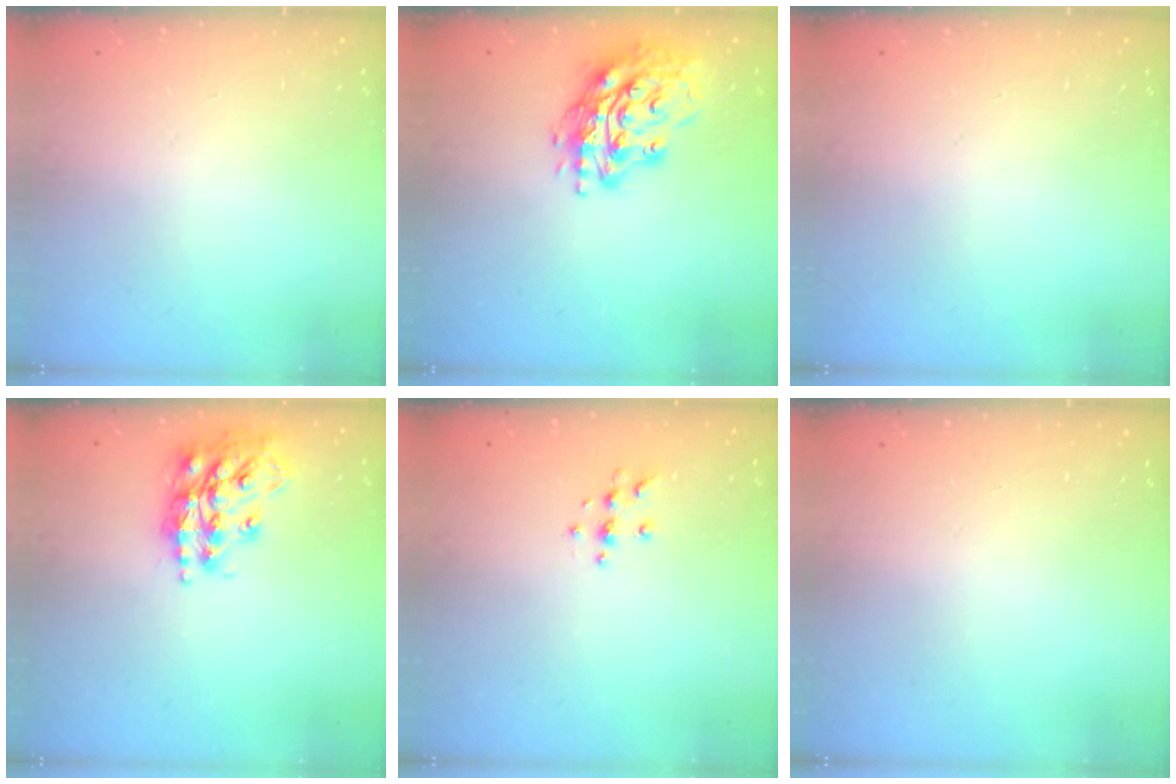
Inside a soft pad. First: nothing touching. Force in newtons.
{"total": 16.9, "press": 16.8, "slide": 1.5}
{"total": 0.0}
{"total": 18.7, "press": 18.6, "slide": 1.6}
{"total": 4.7, "press": 4.6, "slide": 0.5}
{"total": 0.0}